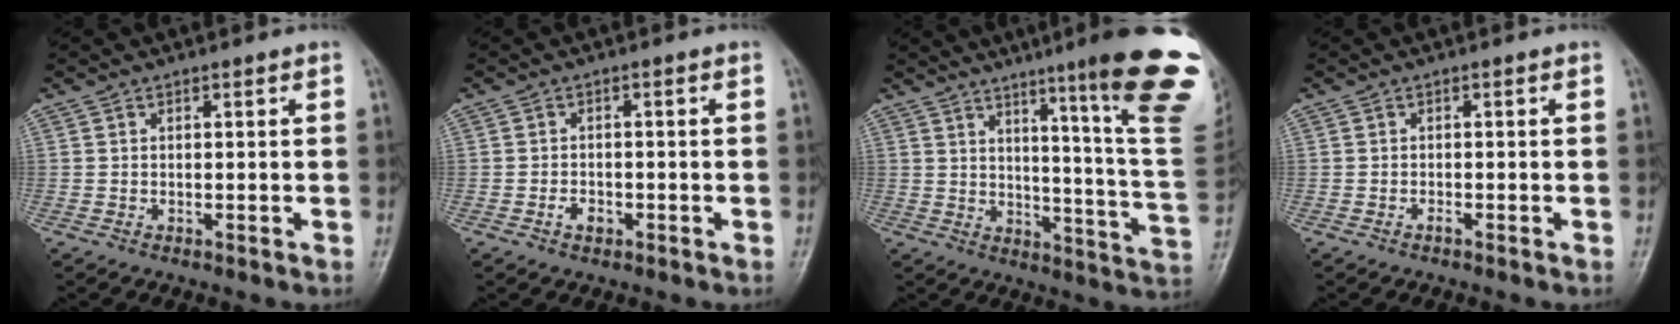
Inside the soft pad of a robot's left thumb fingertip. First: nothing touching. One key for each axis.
{"total": 2.1, "fx": -1.2, "fy": 1.4, "fz": 1.1, "tx": -0.016, "ty": 0.009, "tz": -0.019}
{"total": 23.0, "fx": 13.1, "fy": 1.2, "fz": 18.9, "tx": -0.213, "ty": -0.080, "tz": 0.168}
{"total": 0.6, "fx": -0.6, "fy": 0.1, "fz": 0.2, "tx": -0.004, "ty": 0.004, "tz": -0.011}